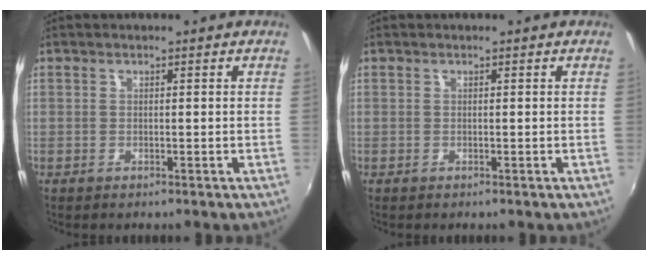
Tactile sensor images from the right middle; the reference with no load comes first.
{"total": 0.0}